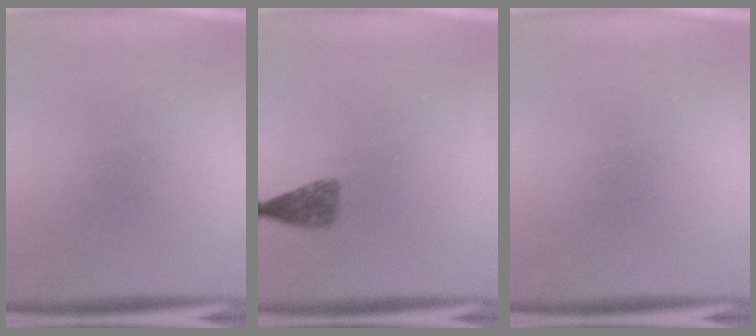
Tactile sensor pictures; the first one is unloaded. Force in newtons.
{"total": 2.4}
{"total": 0.0}